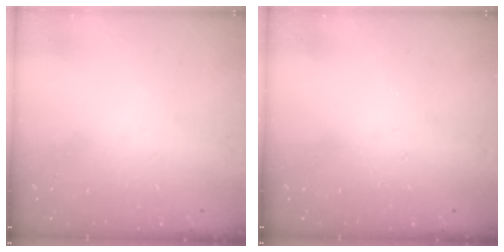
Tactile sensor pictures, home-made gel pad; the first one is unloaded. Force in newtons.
{"total": 0.0}